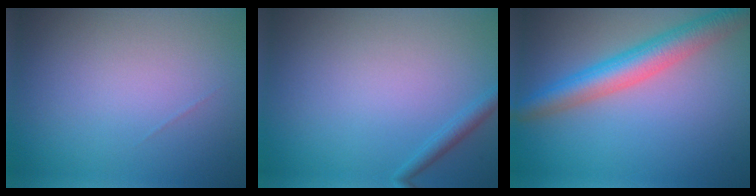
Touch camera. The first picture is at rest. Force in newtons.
{"total": 1.3, "press": 1.3, "slide": 0.1}
{"total": 5.2, "press": 5.2, "slide": 0.1}